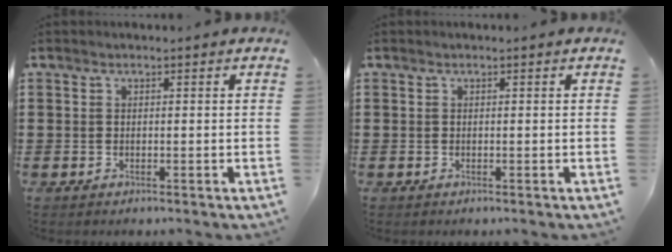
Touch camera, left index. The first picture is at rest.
{"total": 0.0}